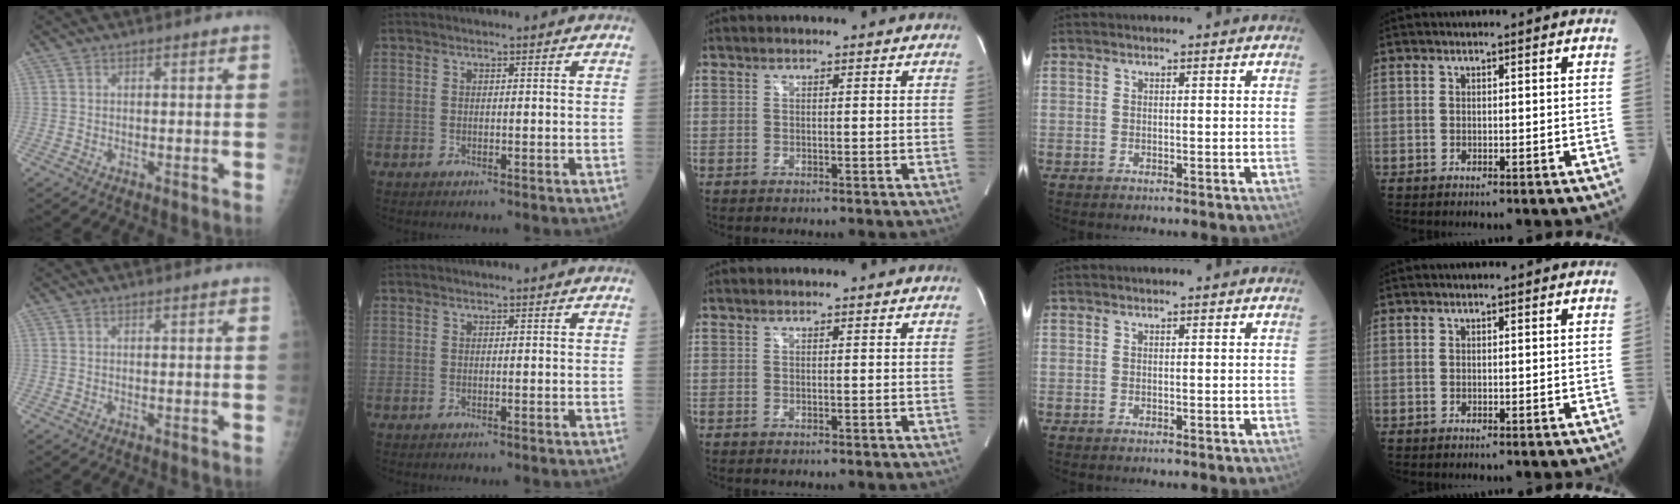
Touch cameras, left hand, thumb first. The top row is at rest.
{}